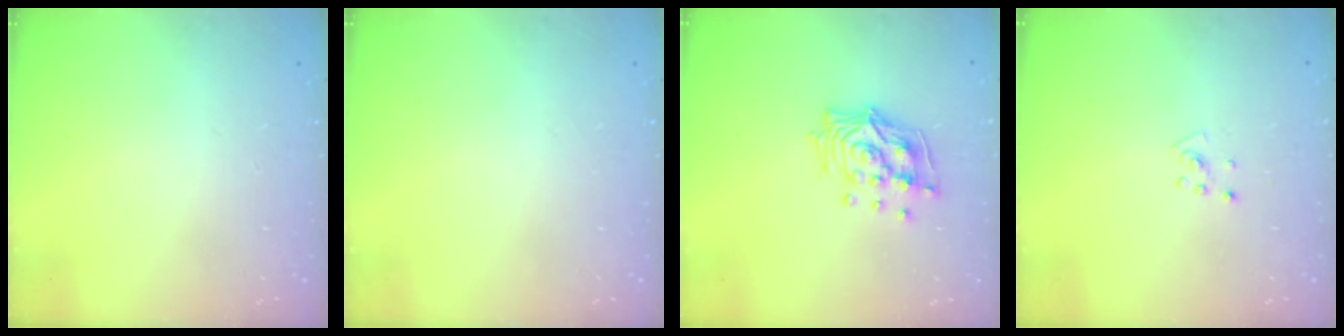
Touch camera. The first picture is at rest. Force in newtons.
{"total": 0.0}
{"total": 12.9, "press": 12.7, "slide": 2.2}
{"total": 3.7, "press": 3.7, "slide": 0.4}